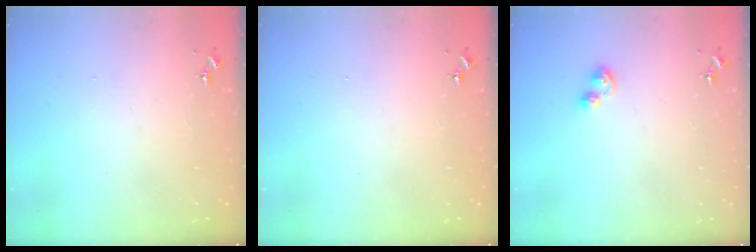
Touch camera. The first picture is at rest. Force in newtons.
{"total": 0.0}
{"total": 5.1, "press": 5.0, "slide": 0.8}